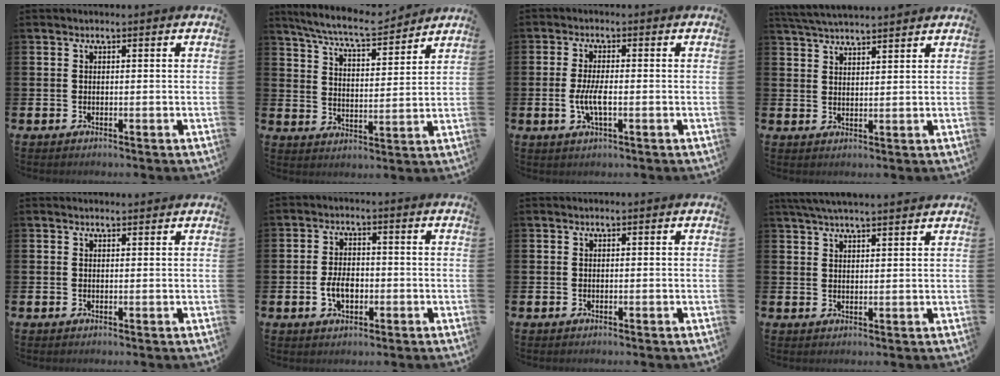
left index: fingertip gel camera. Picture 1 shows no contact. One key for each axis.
{"total": 7.6, "fx": 7.1, "fy": 0.7, "fz": 2.5, "tx": -0.077, "ty": -0.039, "tz": 0.125}
{"total": 3.9, "fx": -0.7, "fy": 1.2, "fz": 3.6, "tx": -0.064, "ty": -0.002, "tz": -0.017}
{"total": 4.2, "fx": 4.1, "fy": 0.0, "fz": 0.7, "tx": -0.028, "ty": -0.015, "tz": 0.077}
{"total": 0.9, "fx": 0.8, "fy": 0.1, "fz": 0.2, "tx": 0.008, "ty": -0.003, "tz": 0.012}
{"total": 3.8, "fx": -0.9, "fy": 2.4, "fz": 2.9, "tx": -0.041, "ty": 0.001, "tz": -0.019}
{"total": 0.0}
{"total": 4.3, "fx": 4.1, "fy": 0.1, "fz": 1.5, "tx": -0.036, "ty": -0.009, "tz": 0.075}